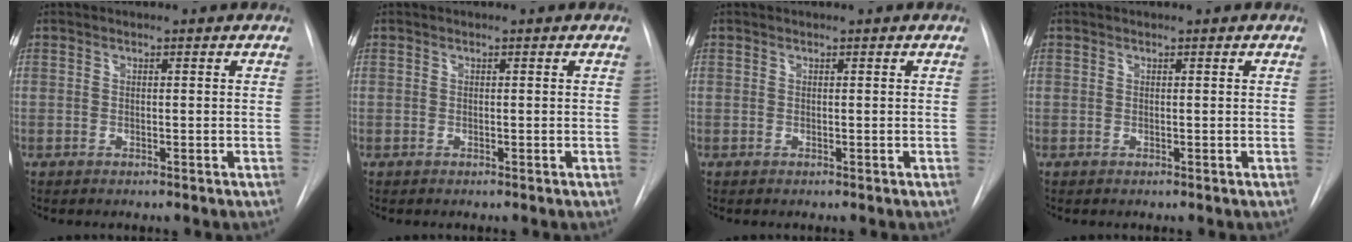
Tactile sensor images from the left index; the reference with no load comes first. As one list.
[{"total": 0.0}, {"total": 0.0}, {"total": 0.0}]